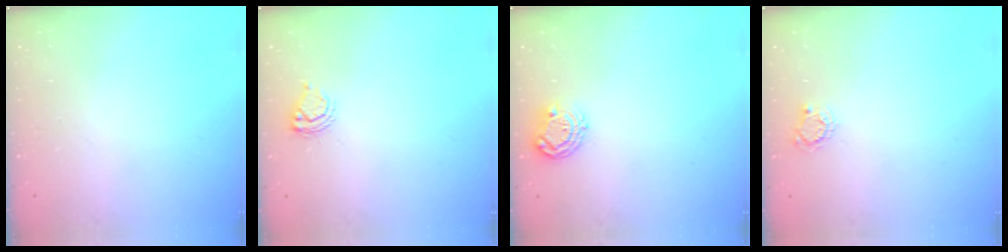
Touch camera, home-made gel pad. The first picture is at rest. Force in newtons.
{"total": 5.0, "press": 4.9, "slide": 0.6}
{"total": 7.4, "press": 7.4, "slide": 0.2}
{"total": 3.7, "press": 3.7, "slide": 0.3}